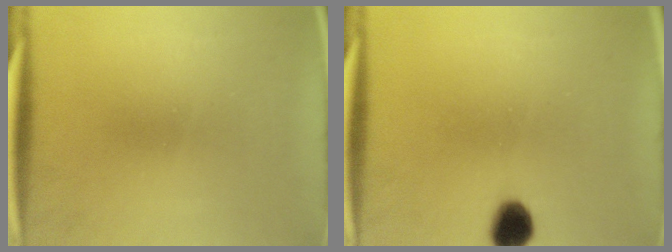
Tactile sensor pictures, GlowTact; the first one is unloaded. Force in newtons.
{"total": 5.5}